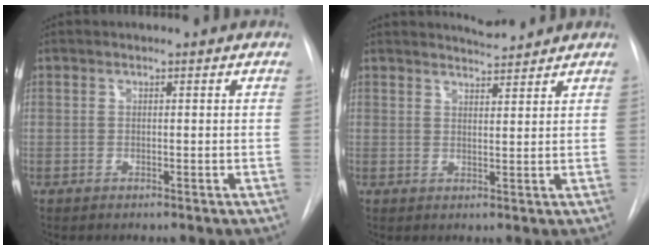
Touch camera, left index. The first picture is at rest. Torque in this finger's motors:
{"motor_torque": [0.15, -0.17, 0.00, 0.00]}